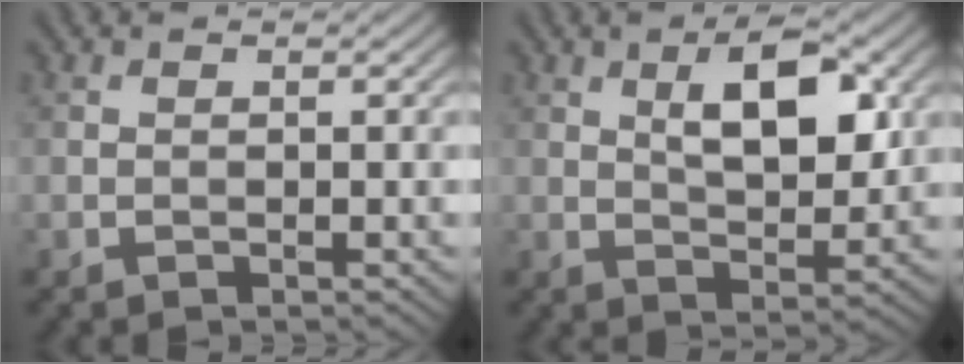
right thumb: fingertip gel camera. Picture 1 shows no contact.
{"total": 8.0, "force": [2.5, 3.5, 6.8], "torque": [-0.108, 0.004, 0.041]}